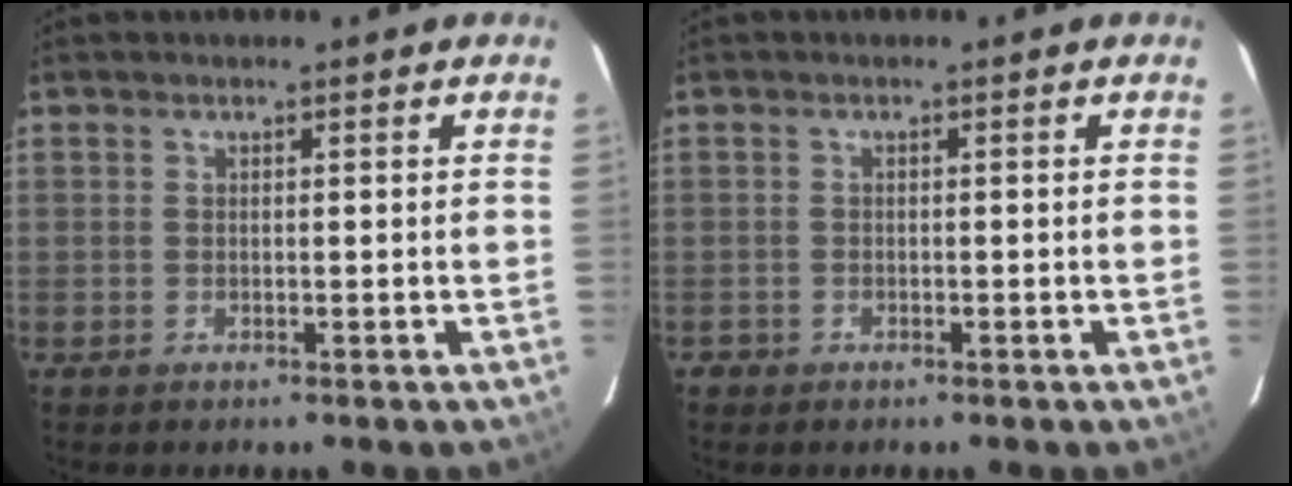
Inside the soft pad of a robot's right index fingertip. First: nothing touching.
{"total": 1.5, "force": [-1.0, 1.1, 0.0], "torque": [-0.002, 0.004, -0.016]}